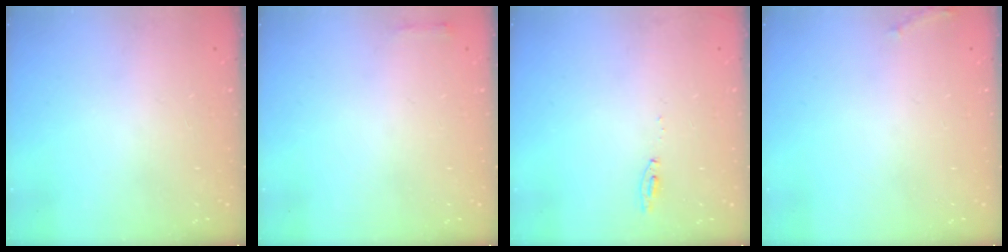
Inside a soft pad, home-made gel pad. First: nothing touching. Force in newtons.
{"total": 2.3, "press": 2.3, "slide": 0.5}
{"total": 4.6, "press": 4.6, "slide": 0.5}
{"total": 5.6, "press": 5.3, "slide": 1.7}